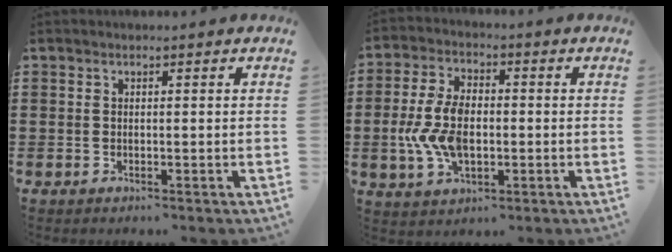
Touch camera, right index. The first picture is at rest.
{"total": 8.8, "force": [-1.1, 5.1, 7.1], "torque": [-0.168, 0.002, -0.026]}